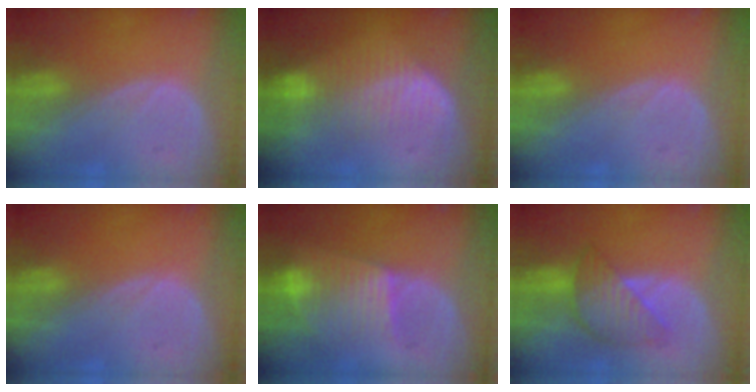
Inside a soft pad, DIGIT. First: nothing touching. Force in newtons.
{"total": 7.3, "press": 6.6, "slide": 3.1}
{"total": 0.0}
{"total": 0.0}
{"total": 7.5, "press": 7.0, "slide": 2.5}
{"total": 6.2, "press": 6.2, "slide": 0.3}